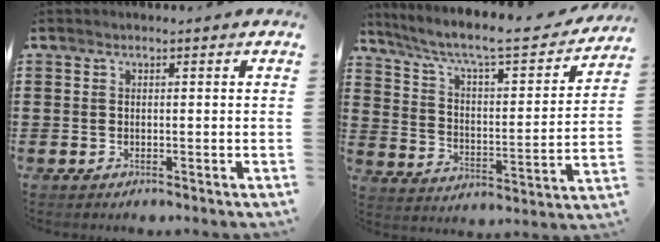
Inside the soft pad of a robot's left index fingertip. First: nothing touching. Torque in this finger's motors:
{"motor_torque": [1.92, -0.22, 0.48, 0.17]}